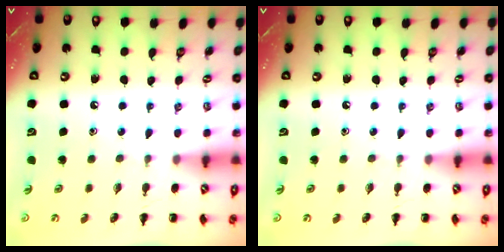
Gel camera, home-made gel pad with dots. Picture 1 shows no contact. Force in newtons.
{"total": 0.0}